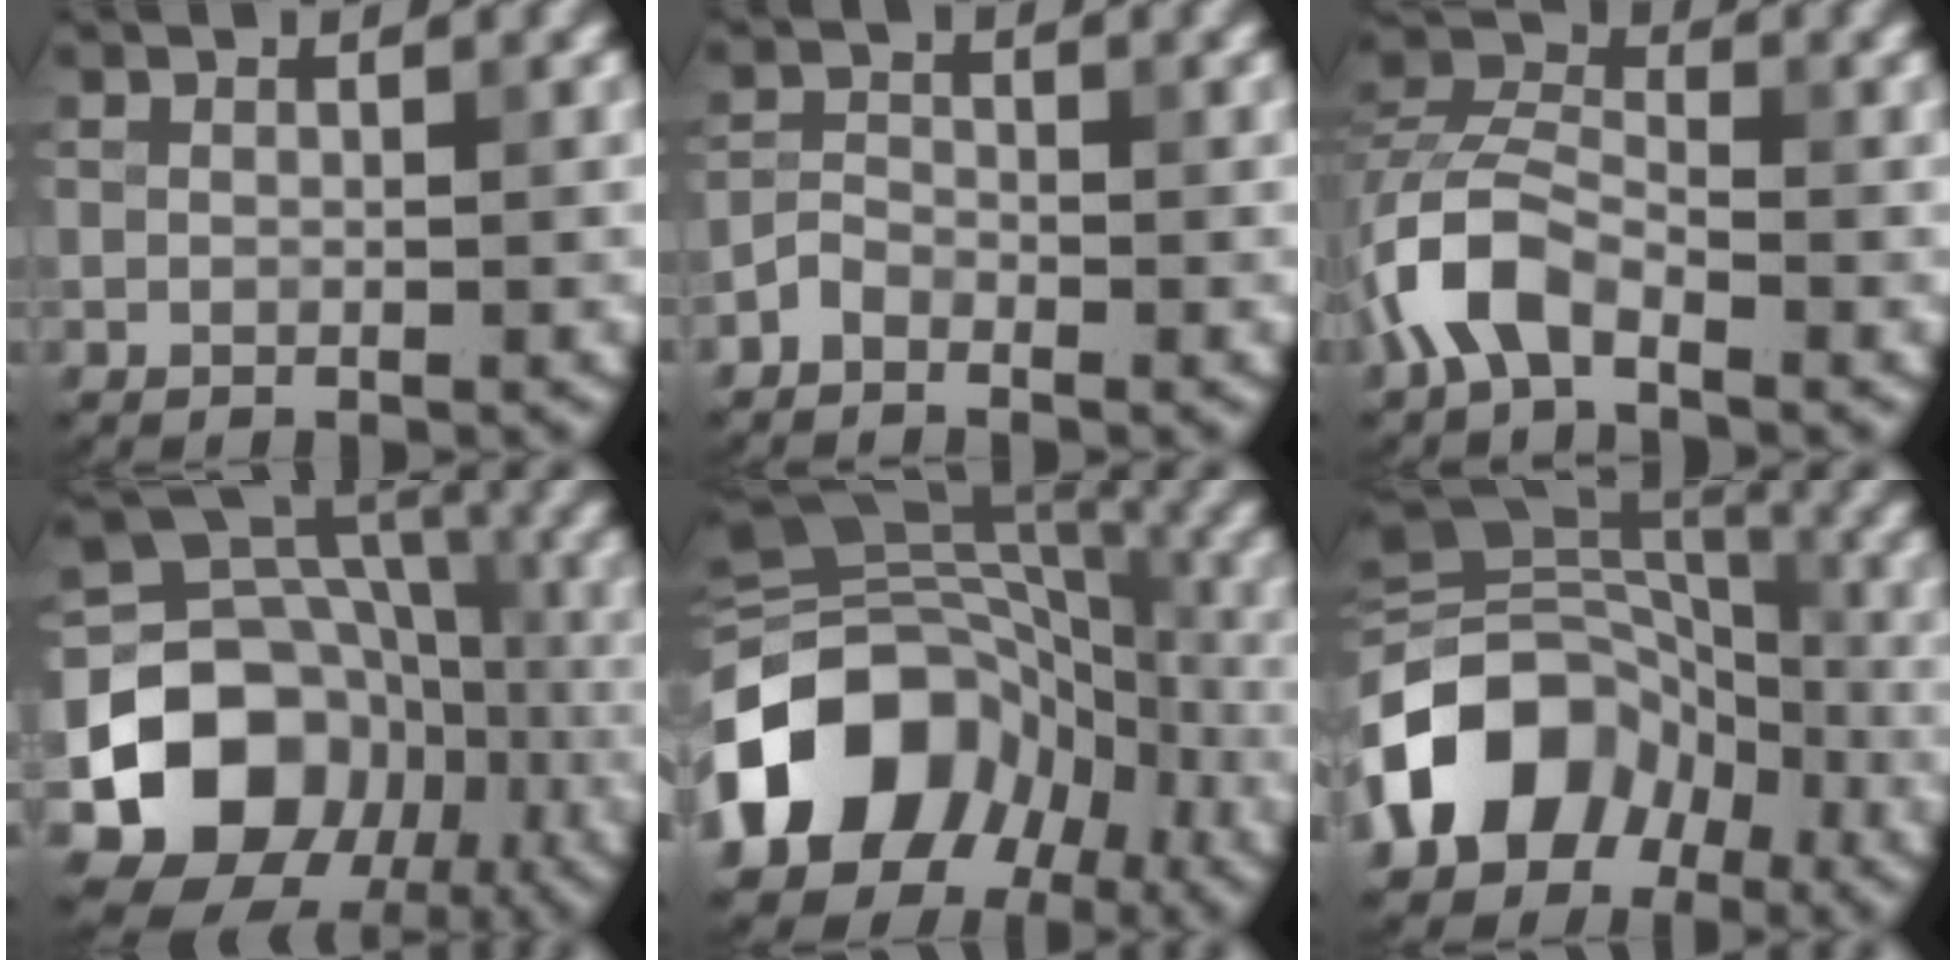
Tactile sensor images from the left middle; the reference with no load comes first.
{"total": 1.6, "force": [-1.3, 0.8, 0.5], "torque": [-0.005, 0.007, -0.031]}
{"total": 5.5, "force": [-3.0, 2.9, 3.5], "torque": [-0.073, 0.010, -0.070]}
{"total": 11.9, "force": [-3.7, 9.8, 5.7], "torque": [-0.104, -0.001, -0.064]}
{"total": 13.1, "force": [-4.7, 10.1, 6.8], "torque": [-0.126, 0.011, -0.097]}
{"total": 11.2, "force": [-4.6, 8.7, 5.4], "torque": [-0.105, 0.003, -0.099]}